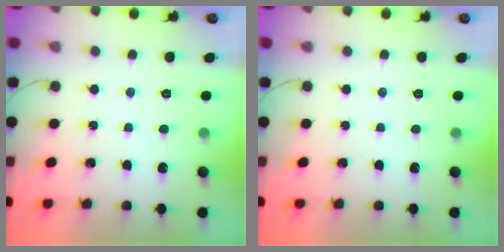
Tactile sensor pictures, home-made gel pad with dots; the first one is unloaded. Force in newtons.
{"total": 0.0}